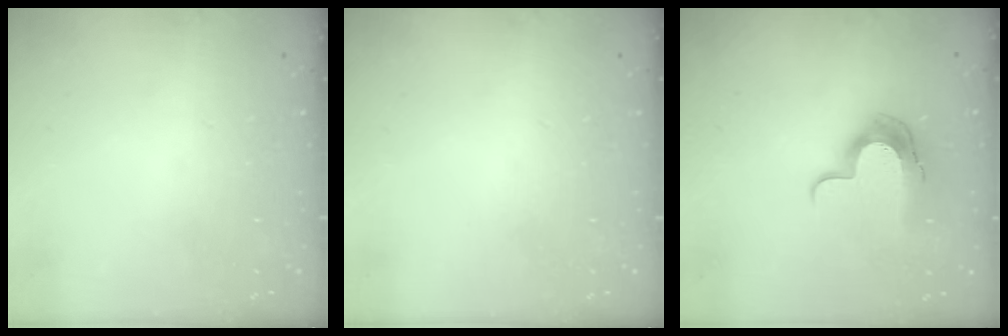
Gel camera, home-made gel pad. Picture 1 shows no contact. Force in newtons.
{"total": 0.0}
{"total": 11.3, "press": 11.3, "slide": 0.2}